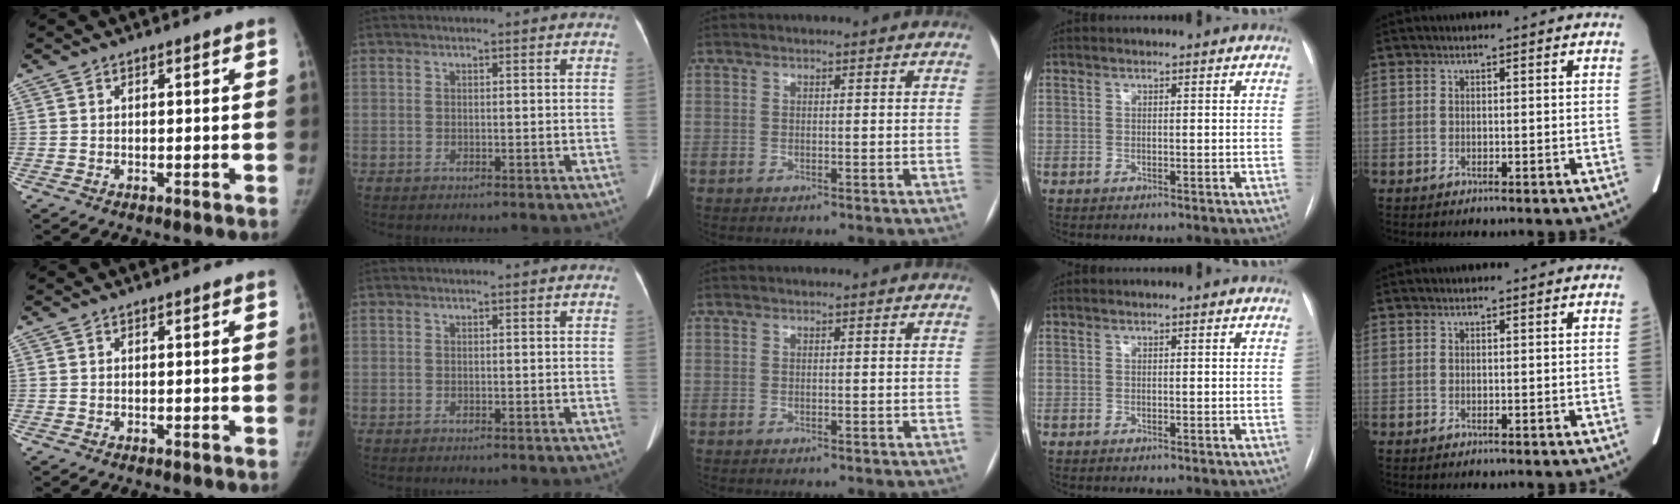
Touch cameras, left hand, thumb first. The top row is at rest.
{}